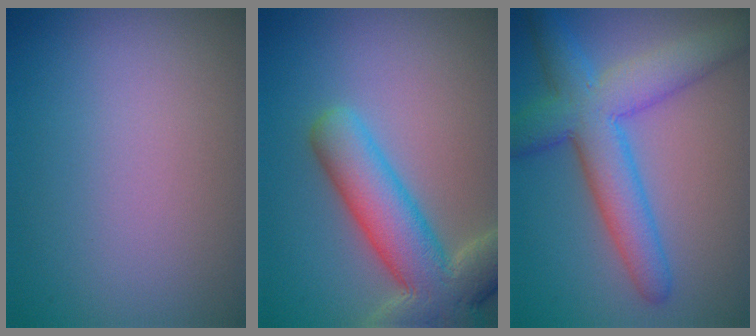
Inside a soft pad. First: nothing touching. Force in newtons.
{"total": 8.2, "press": 8.2, "slide": 0.7}
{"total": 7.3, "press": 7.3, "slide": 0.1}